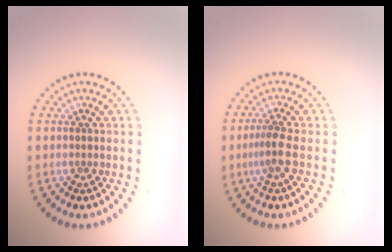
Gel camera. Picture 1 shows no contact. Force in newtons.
{"total": 2.2, "press": 1.7, "slide": 1.5}